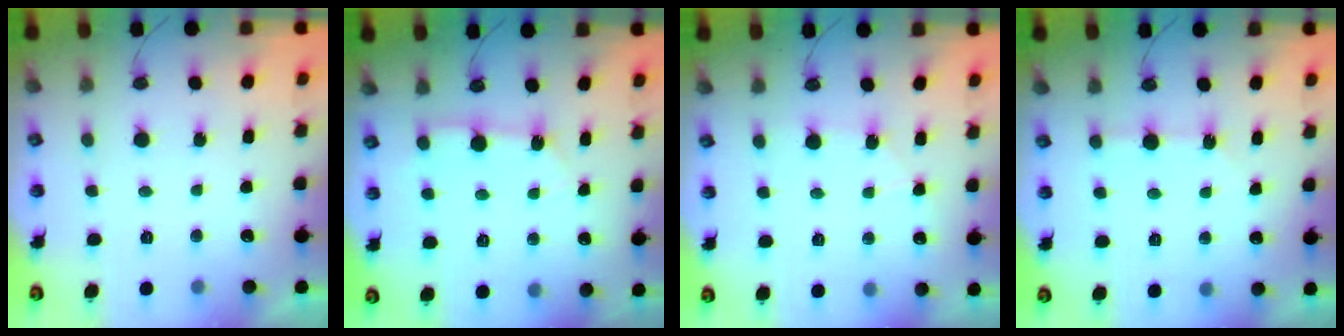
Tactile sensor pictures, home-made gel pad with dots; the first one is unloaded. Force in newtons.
{"total": 2.6, "press": 2.6, "slide": 0.4}
{"total": 5.5, "press": 5.4, "slide": 0.9}
{"total": 2.3, "press": 2.3, "slide": 0.4}